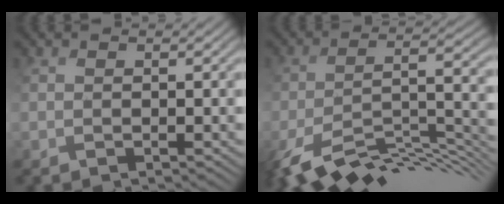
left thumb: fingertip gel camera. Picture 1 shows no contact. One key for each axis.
{"total": 12.8, "fx": -9.5, "fy": 3.6, "fz": 7.8, "tx": -0.160, "ty": -0.012, "tz": -0.159}